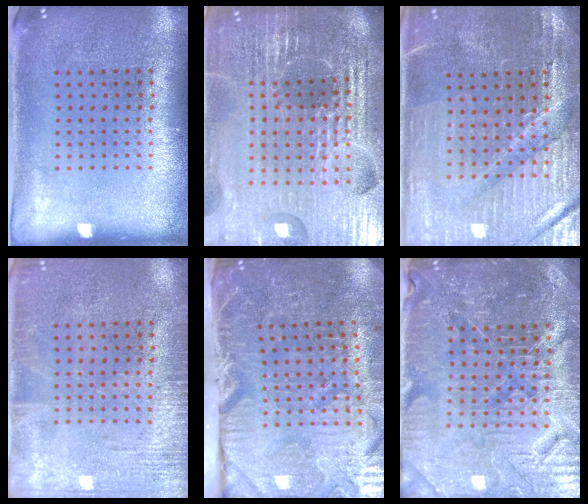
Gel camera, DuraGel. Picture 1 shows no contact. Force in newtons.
{"total": 6.5, "press": 5.7, "slide": 3.0}
{"total": 3.2, "press": 3.2, "slide": 0.5}
{"total": 2.6, "press": 2.5, "slide": 0.3}
{"total": 4.1, "press": 4.0, "slide": 1.0}
{"total": 5.0, "press": 4.7, "slide": 1.7}